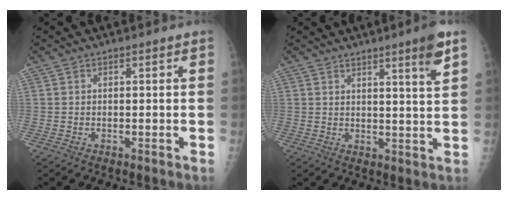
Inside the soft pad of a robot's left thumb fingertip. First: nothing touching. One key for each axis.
{"total": 5.8, "fx": 3.6, "fy": -0.1, "fz": 4.6, "tx": -0.062, "ty": -0.027, "tz": 0.051}